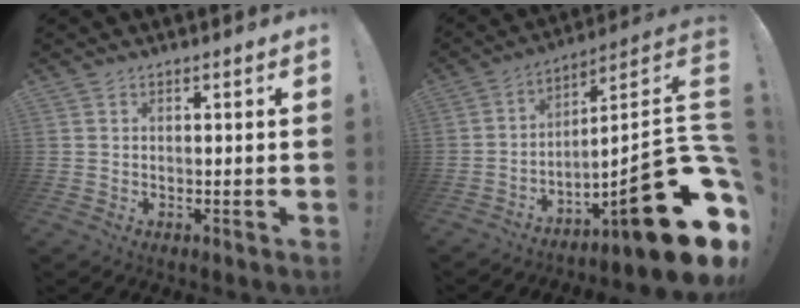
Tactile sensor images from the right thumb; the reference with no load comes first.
{"total": 22.4, "force": [-8.9, 4.1, 20.2], "torque": [-0.271, 0.025, -0.139]}